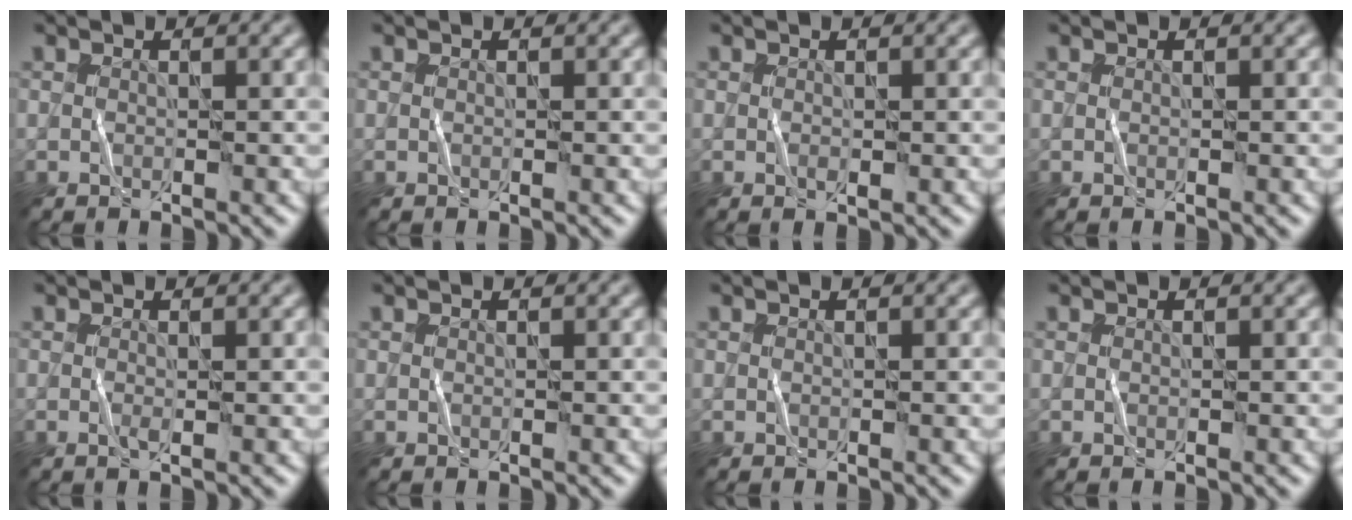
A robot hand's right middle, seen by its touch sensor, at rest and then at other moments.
{"total": 0.0}
{"total": 0.7, "force": [0.0, 0.4, 0.6], "torque": [-0.009, -0.001, 0.000]}
{"total": 0.0}
{"total": 0.6, "force": [-0.1, 0.1, 0.6], "torque": [-0.013, -0.003, -0.002]}
{"total": 0.0}
{"total": 0.0}
{"total": 0.0}